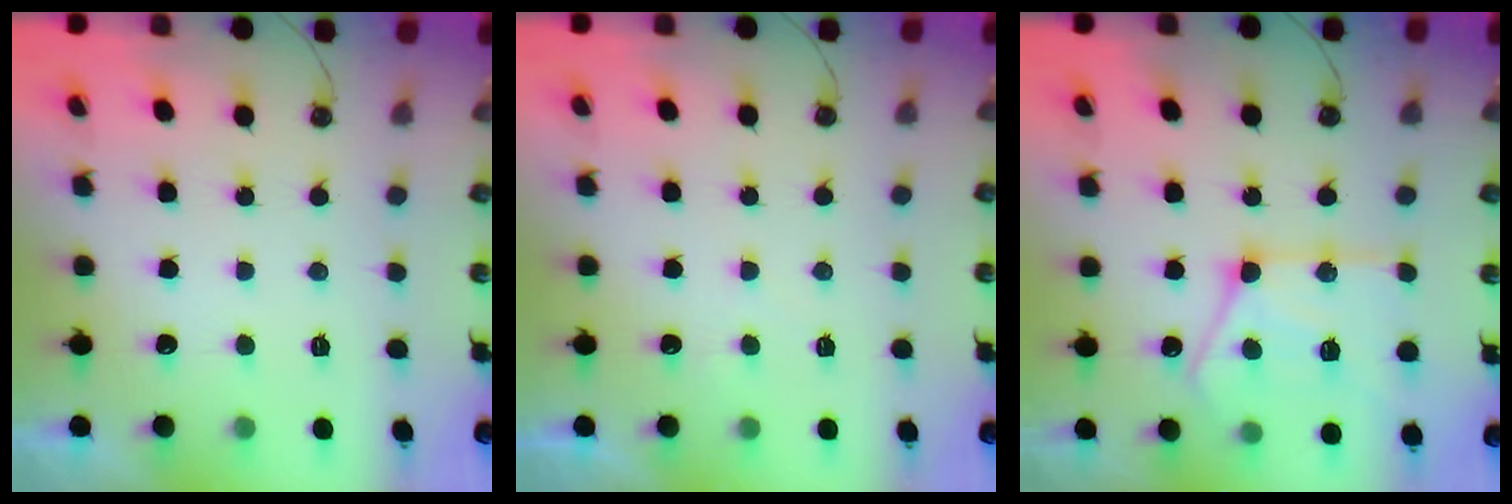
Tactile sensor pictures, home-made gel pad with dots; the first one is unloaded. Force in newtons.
{"total": 3.1, "press": 3.1, "slide": 0.4}
{"total": 18.6, "press": 18.5, "slide": 1.6}